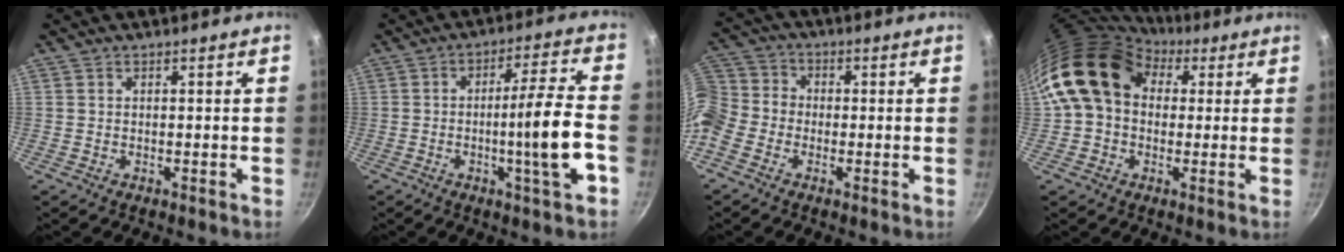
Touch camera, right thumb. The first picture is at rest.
{"total": 11.9, "force": [-3.4, 0.5, 11.4], "torque": [-0.170, 0.024, -0.051]}
{"total": 10.0, "force": [-3.7, 8.0, 4.7], "torque": [-0.095, 0.044, -0.096]}
{"total": 15.5, "force": [4.4, 11.8, 9.1], "torque": [-0.135, 0.023, 0.061]}